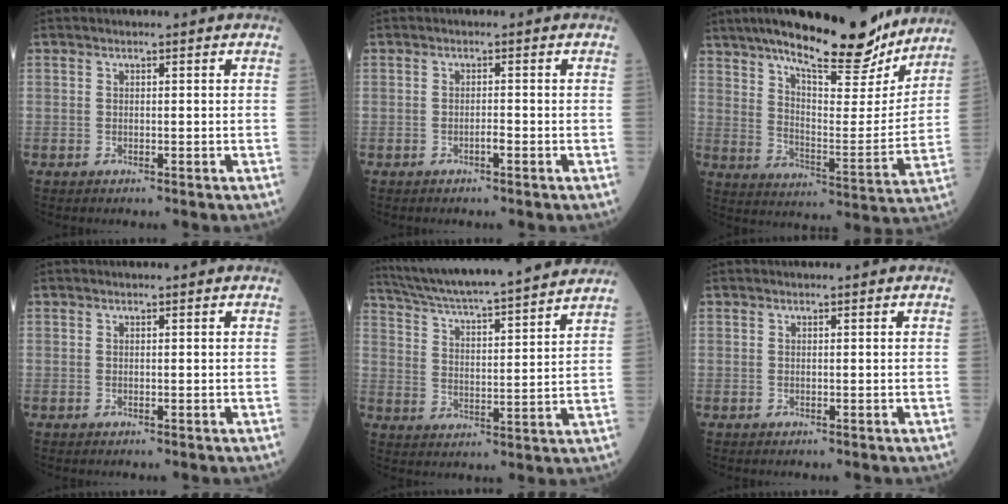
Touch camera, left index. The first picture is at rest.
{"total": 1.2, "force": [-1.0, 0.1, 0.7], "torque": [-0.014, -0.004, -0.018]}
{"total": 22.7, "force": [18.3, 4.8, 12.6], "torque": [-0.198, -0.010, 0.264]}
{"total": 0.0}
{"total": 20.9, "force": [18.9, 0.0, 8.9], "torque": [-0.157, -0.002, 0.279]}
{"total": 0.0}